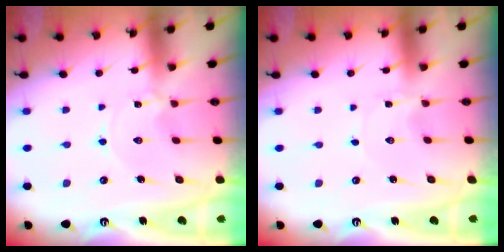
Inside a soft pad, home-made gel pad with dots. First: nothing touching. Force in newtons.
{"total": 0.0}